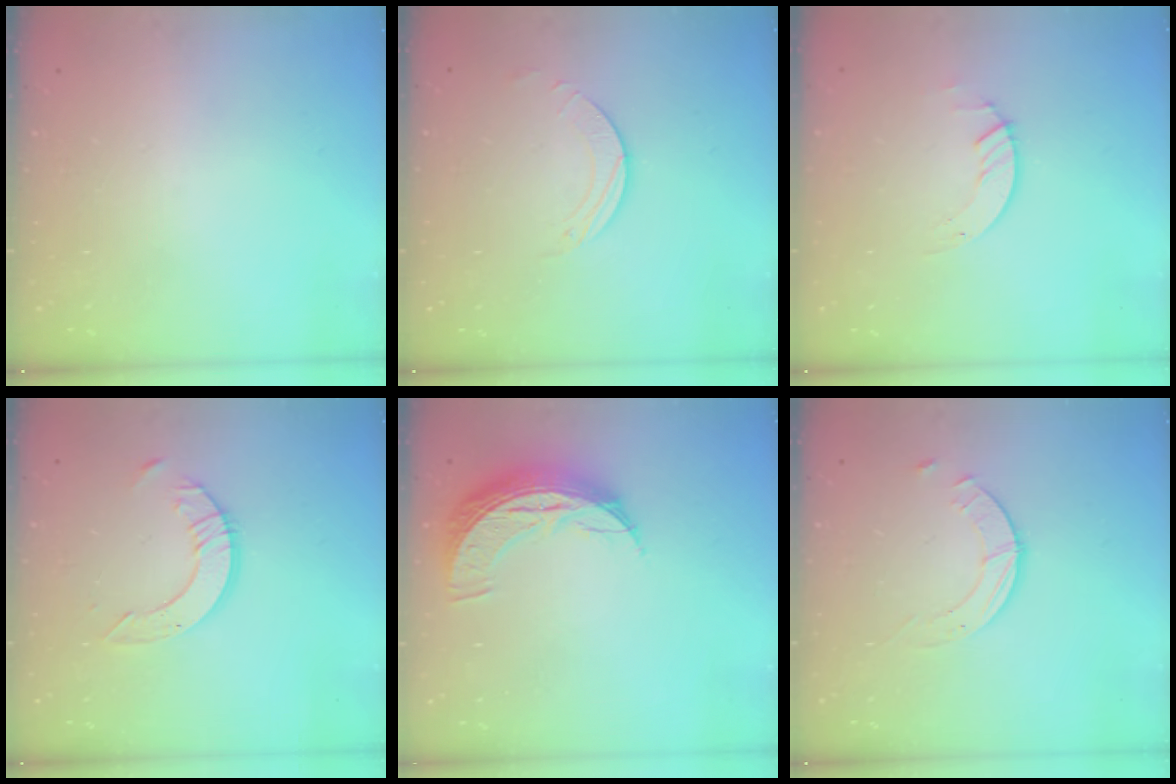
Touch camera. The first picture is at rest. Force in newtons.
{"total": 2.0, "press": 2.0, "slide": 0.2}
{"total": 1.3, "press": 1.3, "slide": 0.2}
{"total": 6.9, "press": 6.8, "slide": 0.7}
{"total": 10.1, "press": 10.1, "slide": 0.7}
{"total": 2.3, "press": 2.3, "slide": 0.3}